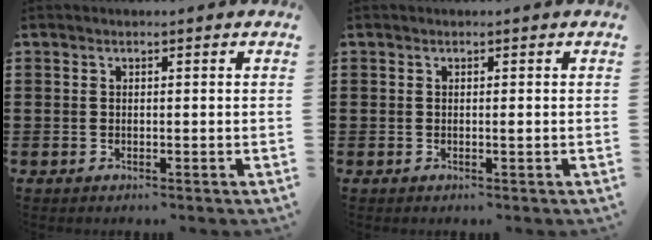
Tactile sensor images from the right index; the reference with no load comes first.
{"total": 0.6, "force": [0.0, 0.1, 0.5], "torque": [-0.010, -0.001, 0.000]}